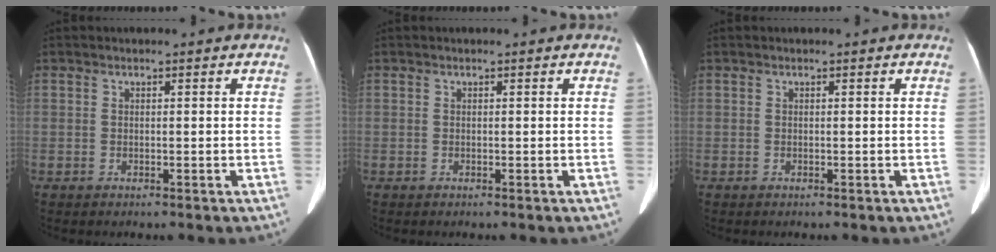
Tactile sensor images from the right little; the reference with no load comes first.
{"total": 0.0}
{"total": 0.0}